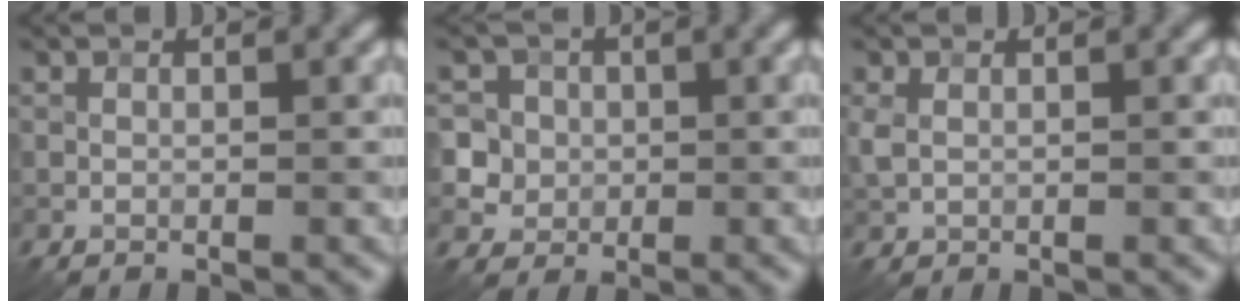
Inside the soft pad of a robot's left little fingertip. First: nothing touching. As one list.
[{"total": 6.0, "force": [1.3, 5.5, 2.0], "torque": [-0.044, 0.033, 0.002]}, {"total": 1.1, "force": [0.2, 0.6, 0.9], "torque": [-0.029, 0.001, 0.003]}]